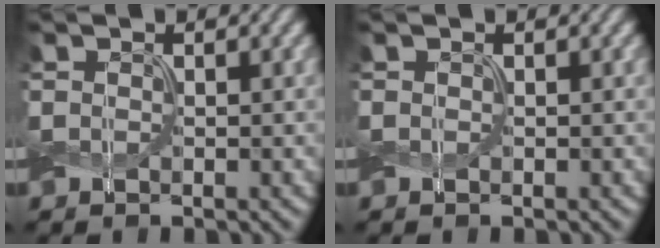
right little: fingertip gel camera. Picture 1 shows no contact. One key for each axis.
{"total": 0.0}